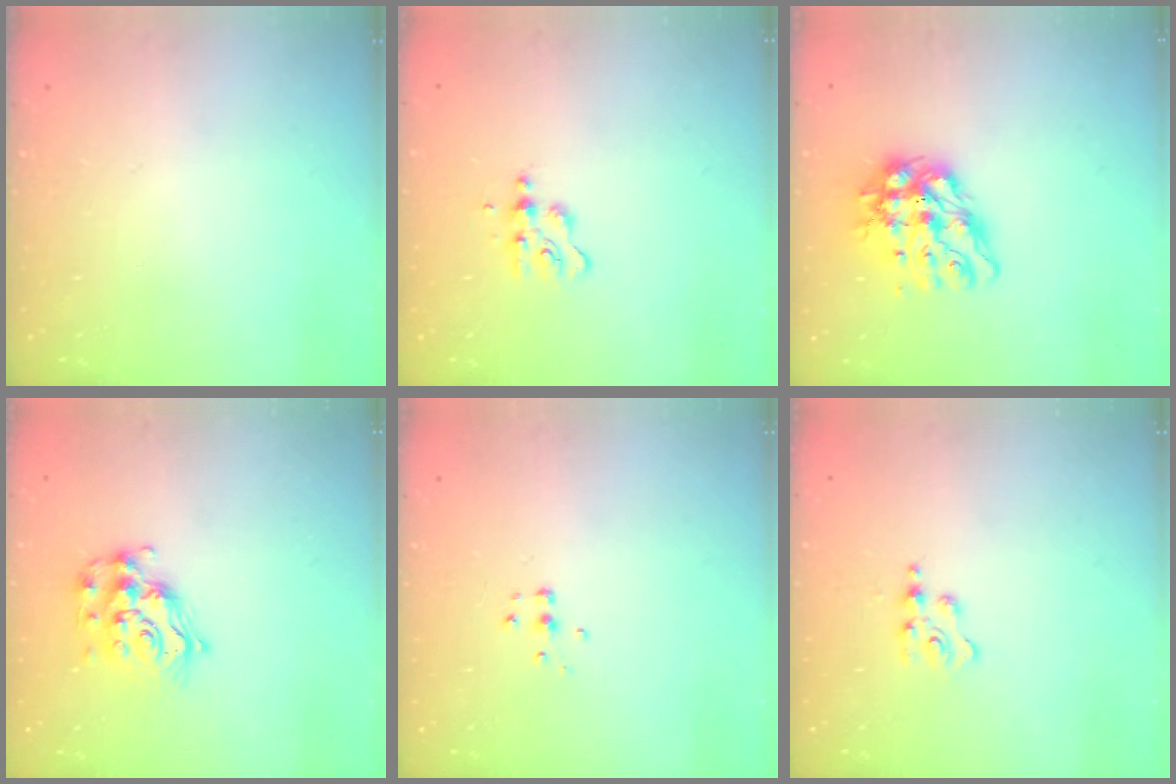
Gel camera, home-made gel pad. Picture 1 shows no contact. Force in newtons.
{"total": 6.0, "press": 5.9, "slide": 0.8}
{"total": 12.9, "press": 12.8, "slide": 1.4}
{"total": 14.2, "press": 14.2, "slide": 1.0}
{"total": 4.7, "press": 4.7, "slide": 0.4}
{"total": 4.0, "press": 4.0, "slide": 0.4}